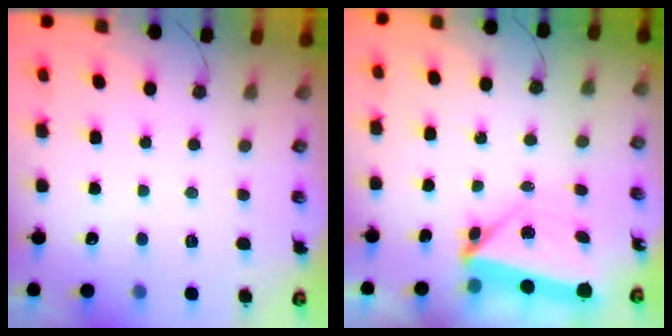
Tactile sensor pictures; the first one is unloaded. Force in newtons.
{"total": 7.0, "press": 4.9, "slide": 5.0}